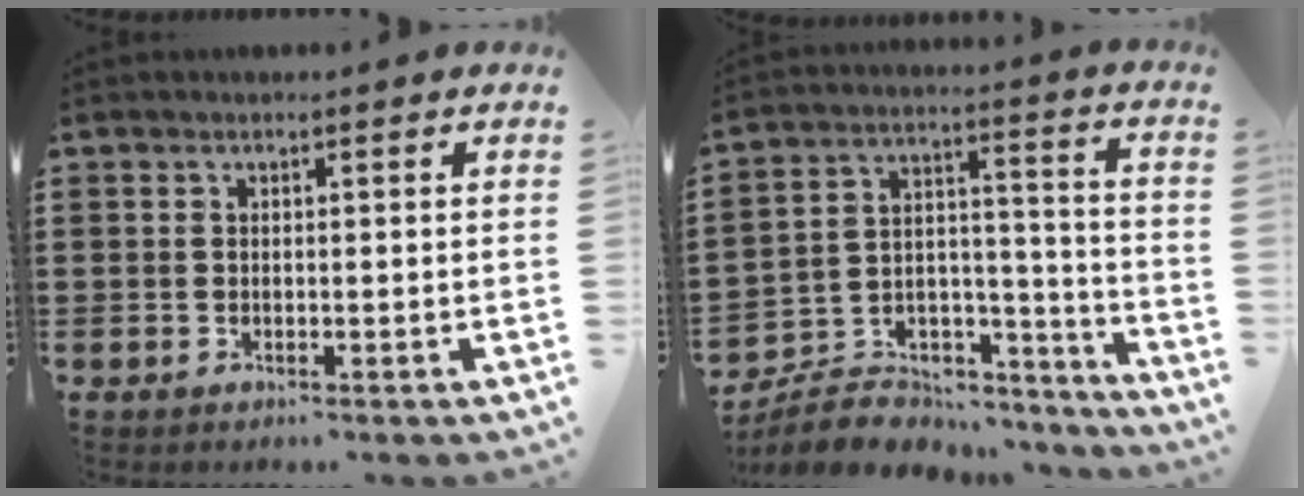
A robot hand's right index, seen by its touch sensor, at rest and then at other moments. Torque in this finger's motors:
{"motor_torque": [0.09, 0.05, -0.04, -0.21]}